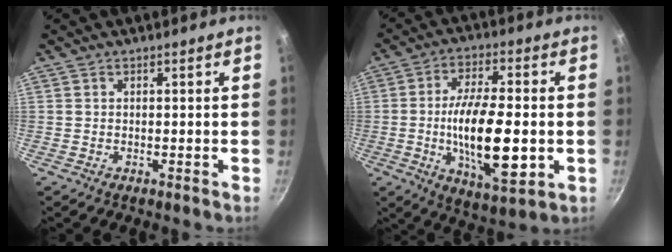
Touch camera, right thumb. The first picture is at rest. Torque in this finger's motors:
{"motor_torque": [0.68, 1.01, 2.07, -0.70, 0.68]}